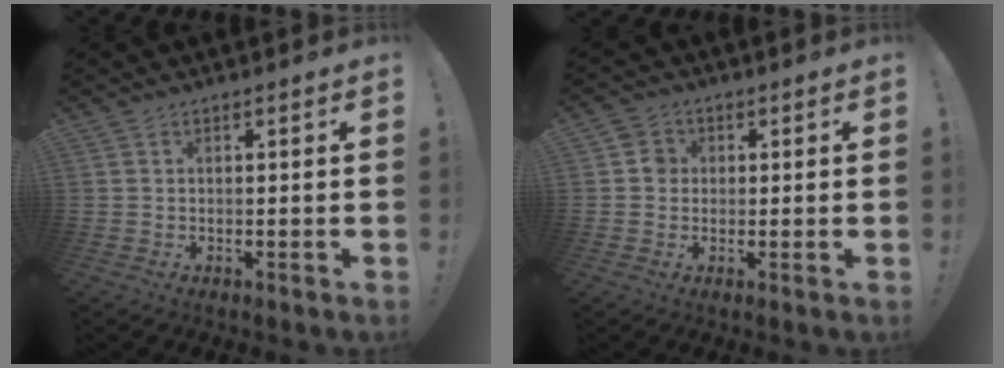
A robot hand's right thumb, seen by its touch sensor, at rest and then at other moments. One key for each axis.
{"total": 2.0, "fx": -0.1, "fy": 1.9, "fz": 0.7, "tx": -0.006, "ty": 0.003, "tz": -0.004}